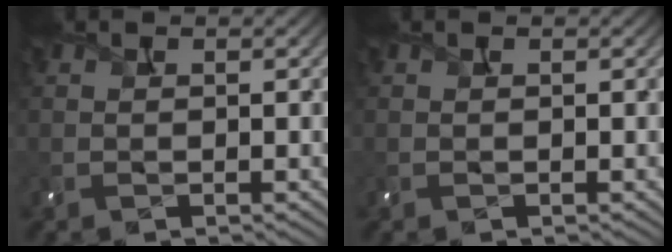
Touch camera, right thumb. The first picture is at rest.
{"total": 0.0}